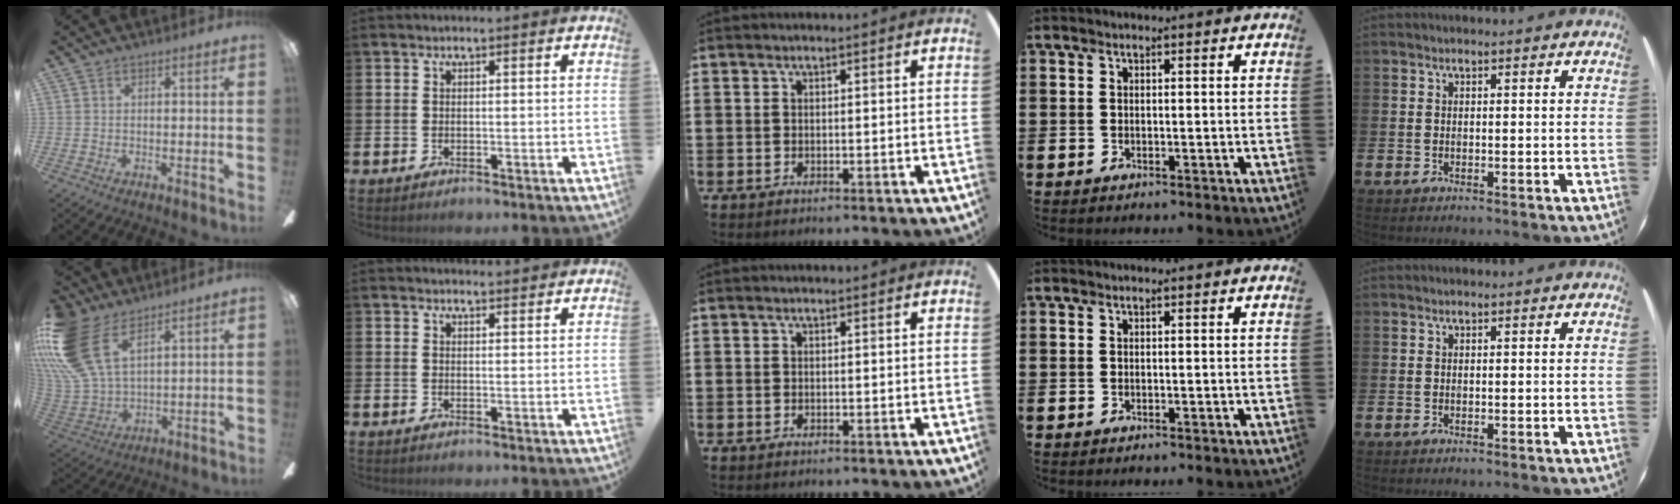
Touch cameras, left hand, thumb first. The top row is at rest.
{"thumb": {"total": 21.4, "force": [11.3, 11.7, 13.9], "torque": [-0.325, -0.048, 0.210]}, "index": {"total": 1.7, "force": [1.7, 0.1, -0.1], "torque": [0.013, -0.011, 0.029]}}